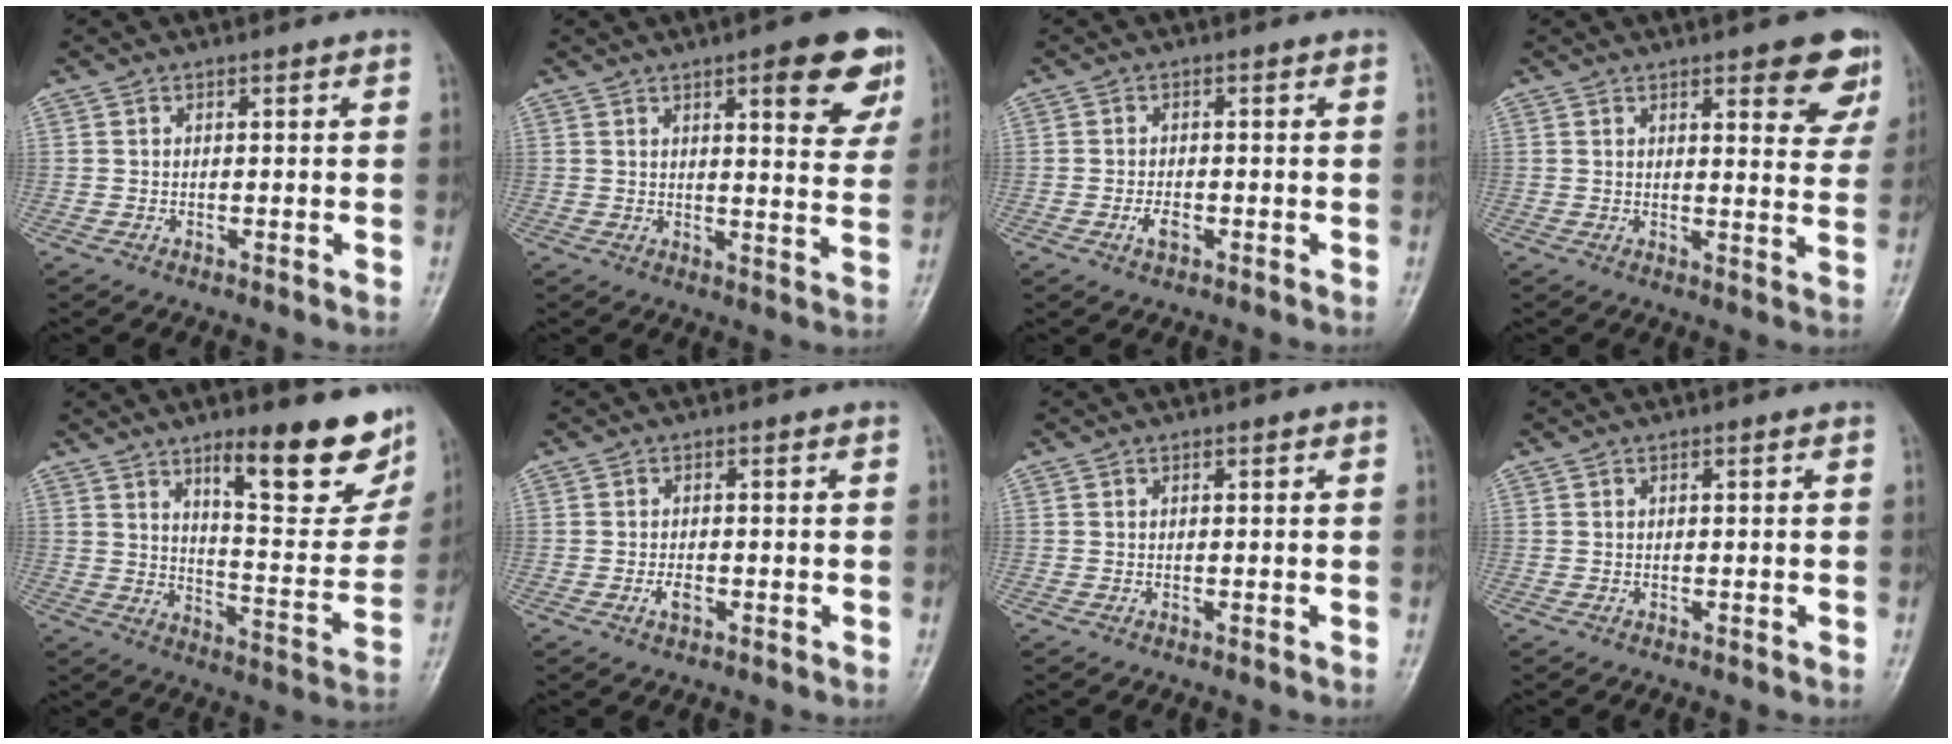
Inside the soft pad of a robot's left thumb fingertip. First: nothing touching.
{"total": 12.1, "force": [6.3, 3.4, 9.7], "torque": [-0.085, -0.027, 0.075]}
{"total": 2.3, "force": [-0.9, 1.3, 1.7], "torque": [-0.030, 0.001, -0.018]}
{"total": 10.3, "force": [6.0, 3.3, 7.6], "torque": [-0.057, -0.028, 0.069]}
{"total": 18.2, "force": [11.7, 5.1, 13.0], "torque": [-0.128, -0.080, 0.173]}
{"total": 1.9, "force": [-0.7, 1.1, 1.4], "torque": [-0.024, 0.000, -0.013]}
{"total": 0.0}
{"total": 0.0}